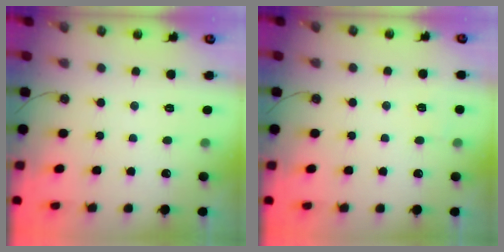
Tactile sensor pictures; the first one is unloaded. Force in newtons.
{"total": 2.3, "press": 2.3, "slide": 0.4}